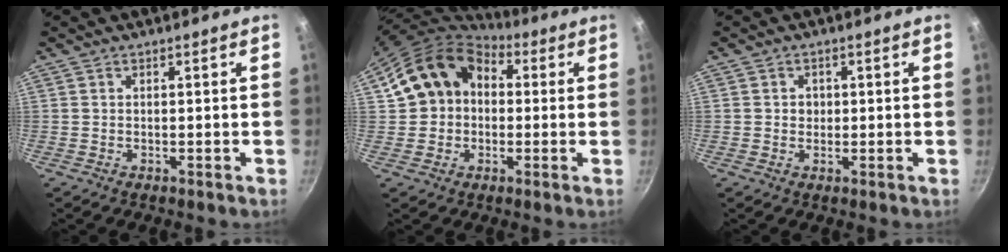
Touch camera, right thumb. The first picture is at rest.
{"total": 15.3, "force": [2.6, 12.4, 8.6], "torque": [-0.131, 0.042, 0.034]}
{"total": 2.0, "force": [0.1, 1.8, 0.7], "torque": [-0.001, 0.003, 0.001]}